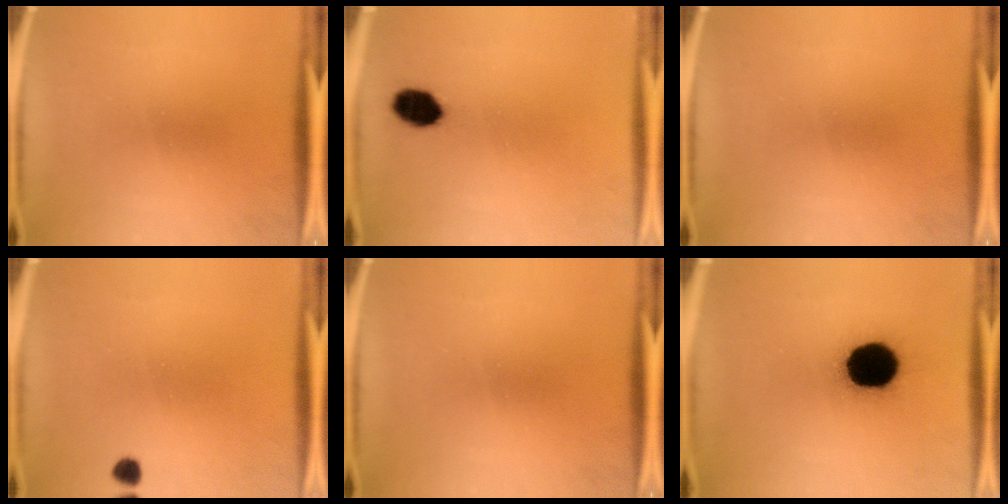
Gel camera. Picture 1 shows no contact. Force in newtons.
{"total": 6.4}
{"total": 0.0}
{"total": 1.7}
{"total": 0.0}
{"total": 19.8}